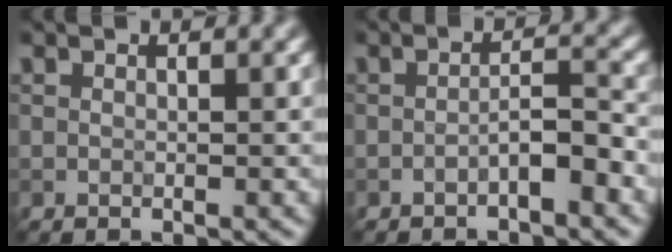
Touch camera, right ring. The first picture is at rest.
{"total": 2.3, "force": [-1.2, 0.5, 2.0], "torque": [-0.033, 0.009, -0.024]}